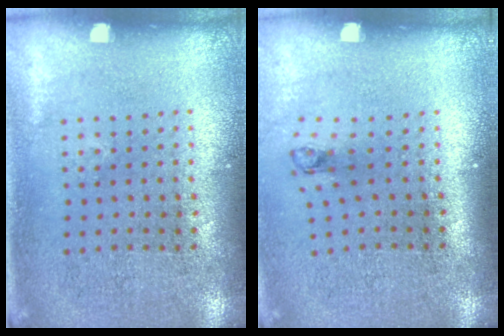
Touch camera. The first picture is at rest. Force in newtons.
{"total": 0.8, "press": 0.3, "slide": 0.7}